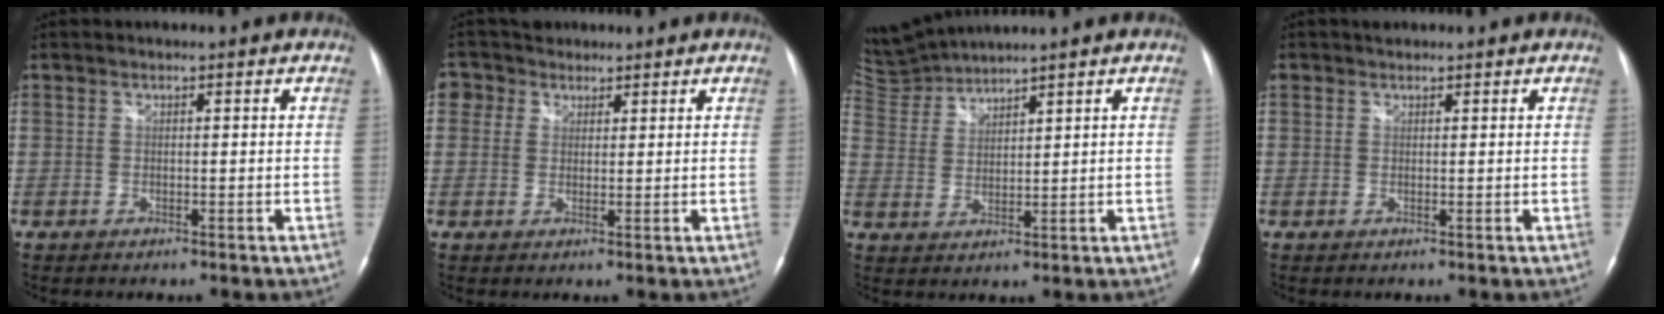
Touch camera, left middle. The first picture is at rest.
{"total": 3.6, "force": [2.1, 2.9, -0.2], "torque": [0.001, 0.019, 0.034]}
{"total": 5.6, "force": [5.4, -1.1, -0.5], "torque": [-0.009, -0.001, 0.120]}
{"total": 1.6, "force": [1.2, 1.0, 0.3], "torque": [-0.009, 0.011, 0.019]}